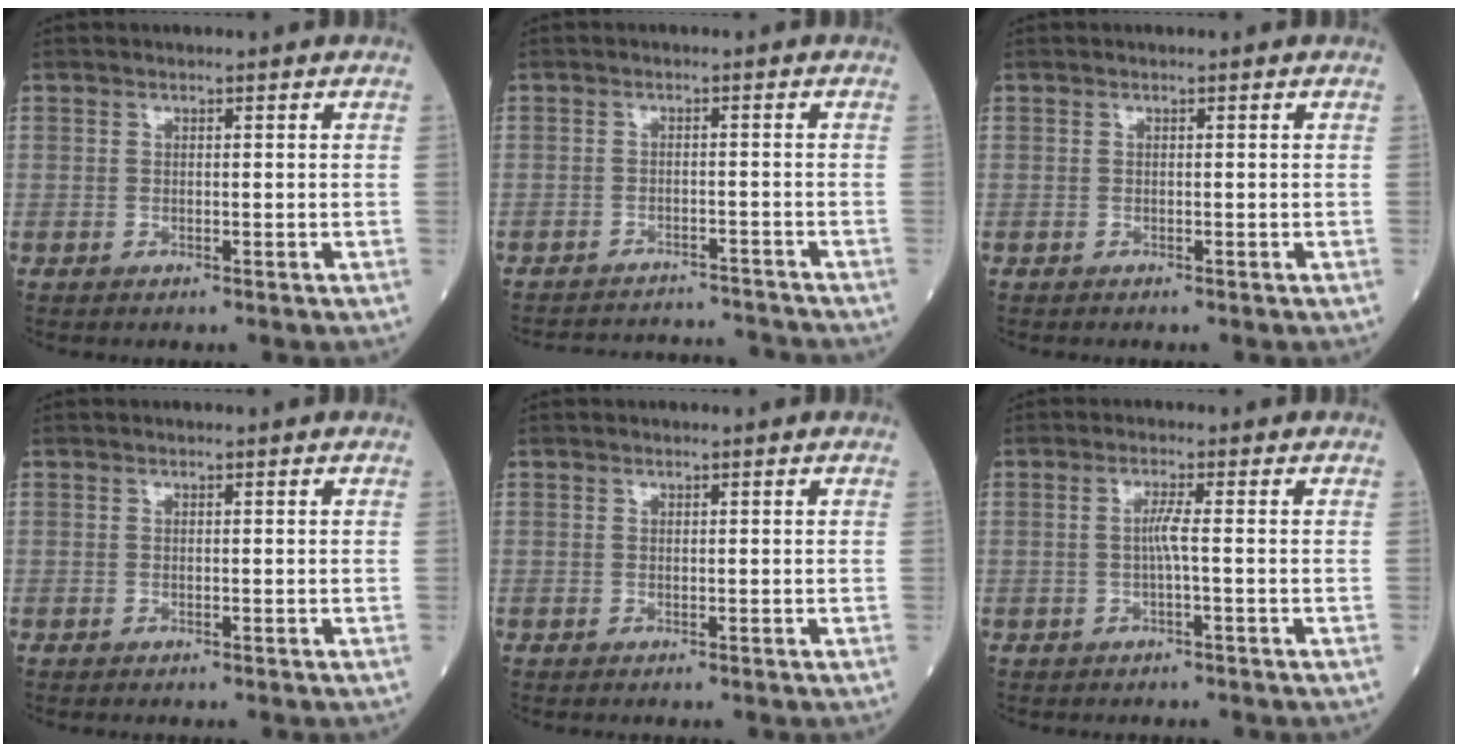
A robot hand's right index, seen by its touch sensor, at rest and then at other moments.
{"total": 9.9, "force": [-9.8, 1.6, 0.5], "torque": [-0.008, 0.017, -0.130]}
{"total": 0.0}
{"total": 0.0}
{"total": 0.0}
{"total": 2.0, "force": [-0.3, -0.4, 1.9], "torque": [-0.038, 0.001, -0.008]}